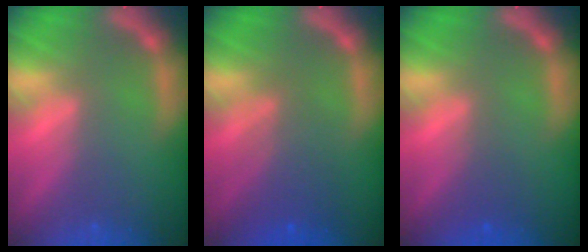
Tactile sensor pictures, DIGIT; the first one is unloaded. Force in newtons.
{"total": 4.6}
{"total": 1.5}